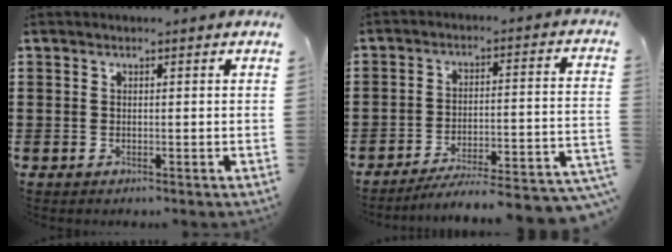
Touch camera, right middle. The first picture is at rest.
{"total": 5.5, "force": [-4.9, -0.2, 2.5], "torque": [-0.040, -0.019, -0.098]}